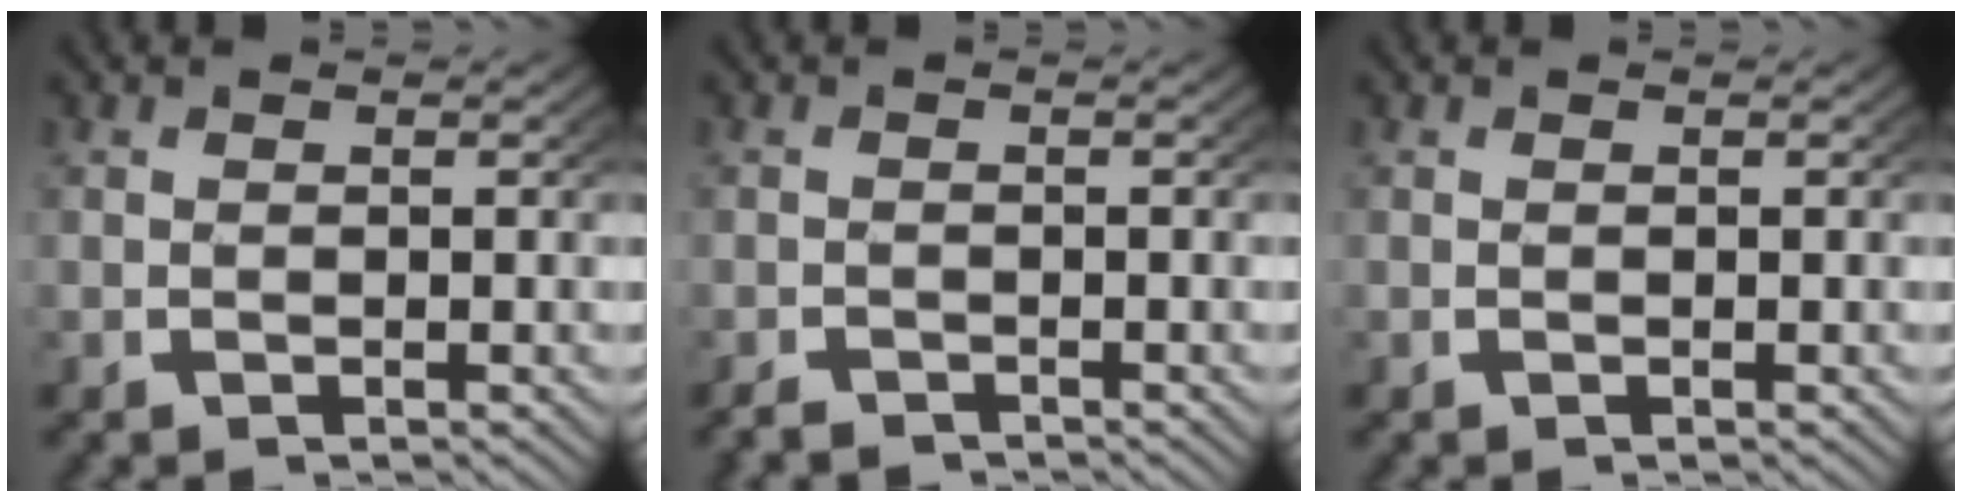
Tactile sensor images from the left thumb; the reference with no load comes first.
{"total": 1.4, "force": [-1.4, 0.4, 0.1], "torque": [-0.002, -0.011, -0.023]}
{"total": 0.0}